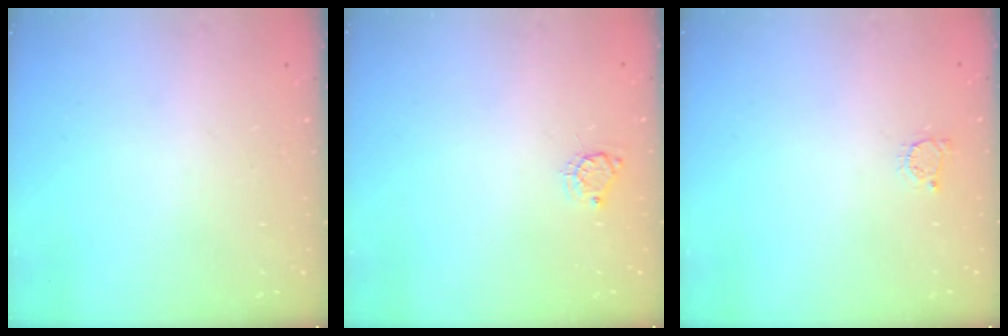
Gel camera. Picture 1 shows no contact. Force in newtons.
{"total": 4.7, "press": 4.7, "slide": 0.4}
{"total": 2.4, "press": 2.4, "slide": 0.3}